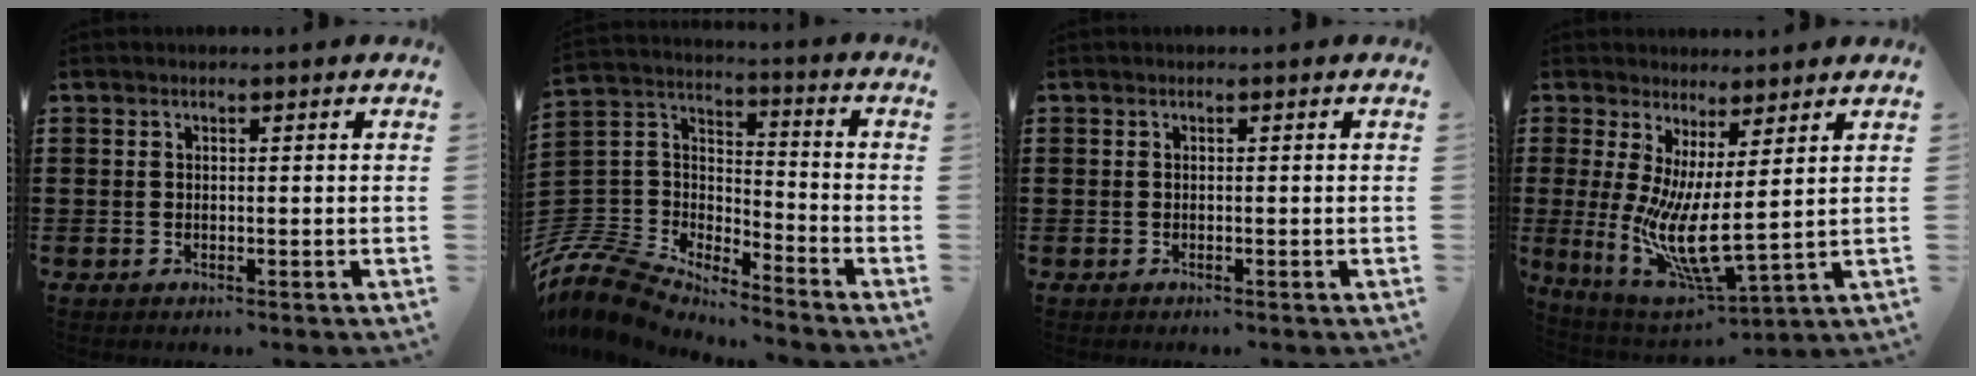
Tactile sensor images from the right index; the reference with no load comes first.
{"total": 8.4, "force": [-7.6, 3.0, 1.7], "torque": [-0.082, -0.008, -0.164]}
{"total": 0.0}
{"total": 8.6, "force": [1.4, 1.9, 8.2], "torque": [-0.168, -0.046, 0.026]}